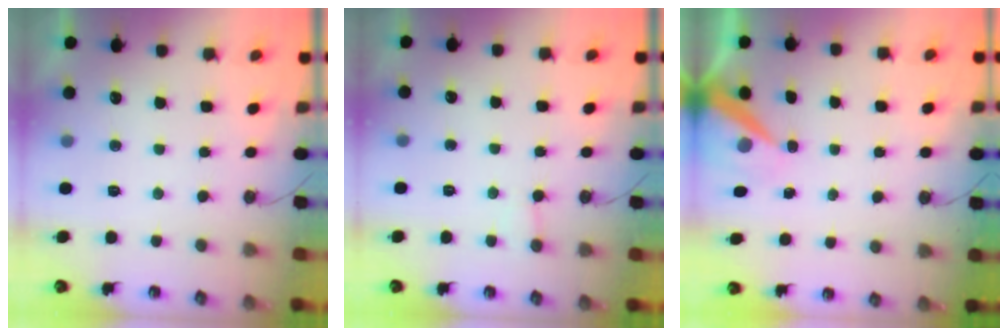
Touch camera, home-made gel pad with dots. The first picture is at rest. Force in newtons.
{"total": 3.4, "press": 3.4, "slide": 0.2}
{"total": 7.0, "press": 7.0, "slide": 0.2}